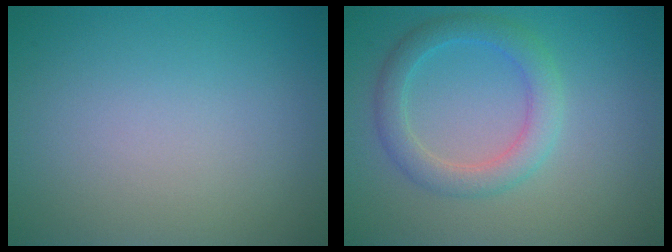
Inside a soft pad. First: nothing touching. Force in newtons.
{"total": 3.3, "press": 3.3, "slide": 0.2}